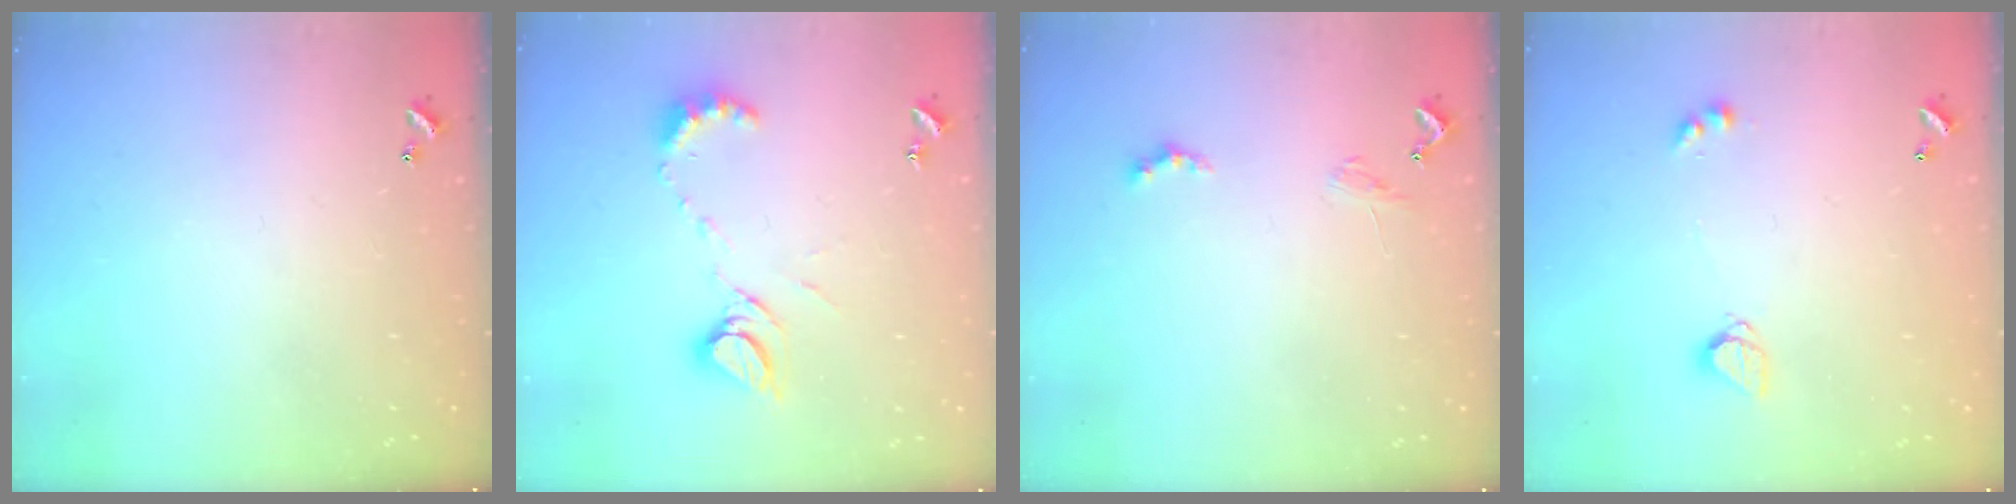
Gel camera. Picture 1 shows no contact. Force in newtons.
{"total": 9.3, "press": 9.3, "slide": 0.9}
{"total": 1.1, "press": 1.1, "slide": 0.4}
{"total": 3.4, "press": 3.4, "slide": 0.5}